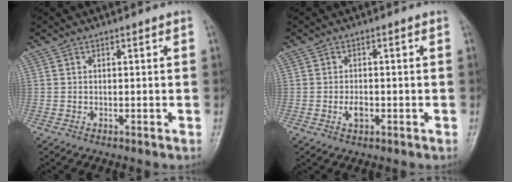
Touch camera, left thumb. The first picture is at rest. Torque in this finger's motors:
{"motor_torque": [0.02, 0.08, 0.34, 0.14, 0.00]}